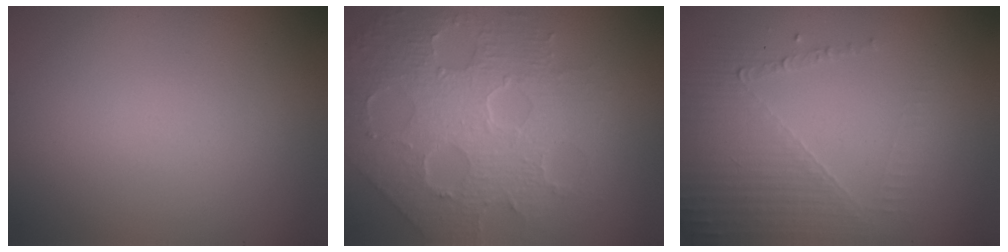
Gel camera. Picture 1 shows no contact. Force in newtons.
{"total": 8.3, "press": 5.8, "slide": 5.9}
{"total": 5.3, "press": 3.1, "slide": 4.3}